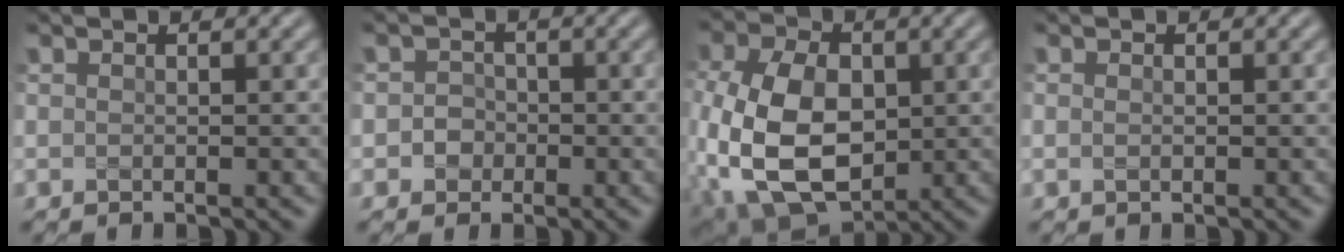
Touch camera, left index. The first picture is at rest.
{"total": 1.9, "force": [-0.4, 1.8, 0.5], "torque": [0.013, 0.001, -0.017]}
{"total": 12.4, "force": [-1.4, 8.2, 9.2], "torque": [-0.207, -0.011, -0.030]}
{"total": 0.6, "force": [0.0, 0.4, 0.4], "torque": [-0.010, 0.000, 0.001]}